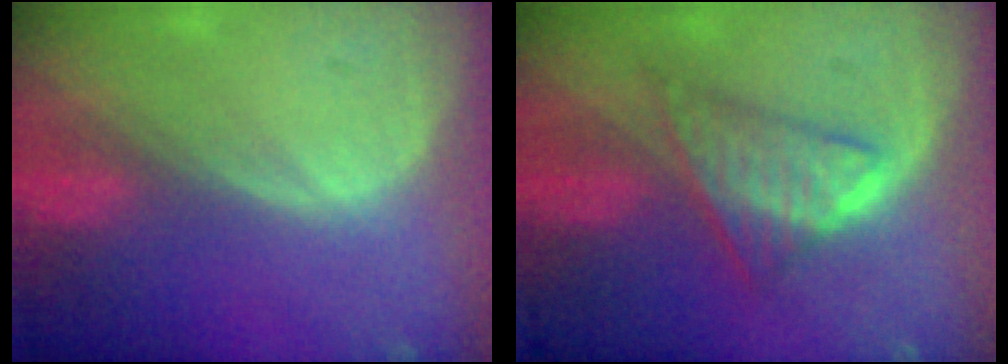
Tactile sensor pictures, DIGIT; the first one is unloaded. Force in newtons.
{"total": 6.2, "press": 5.7, "slide": 2.5}